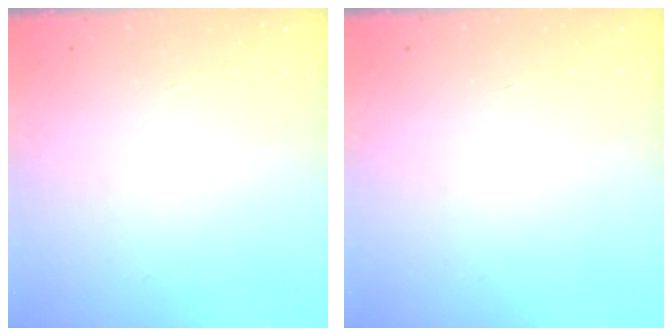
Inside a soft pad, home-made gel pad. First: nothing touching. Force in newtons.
{"total": 0.0}